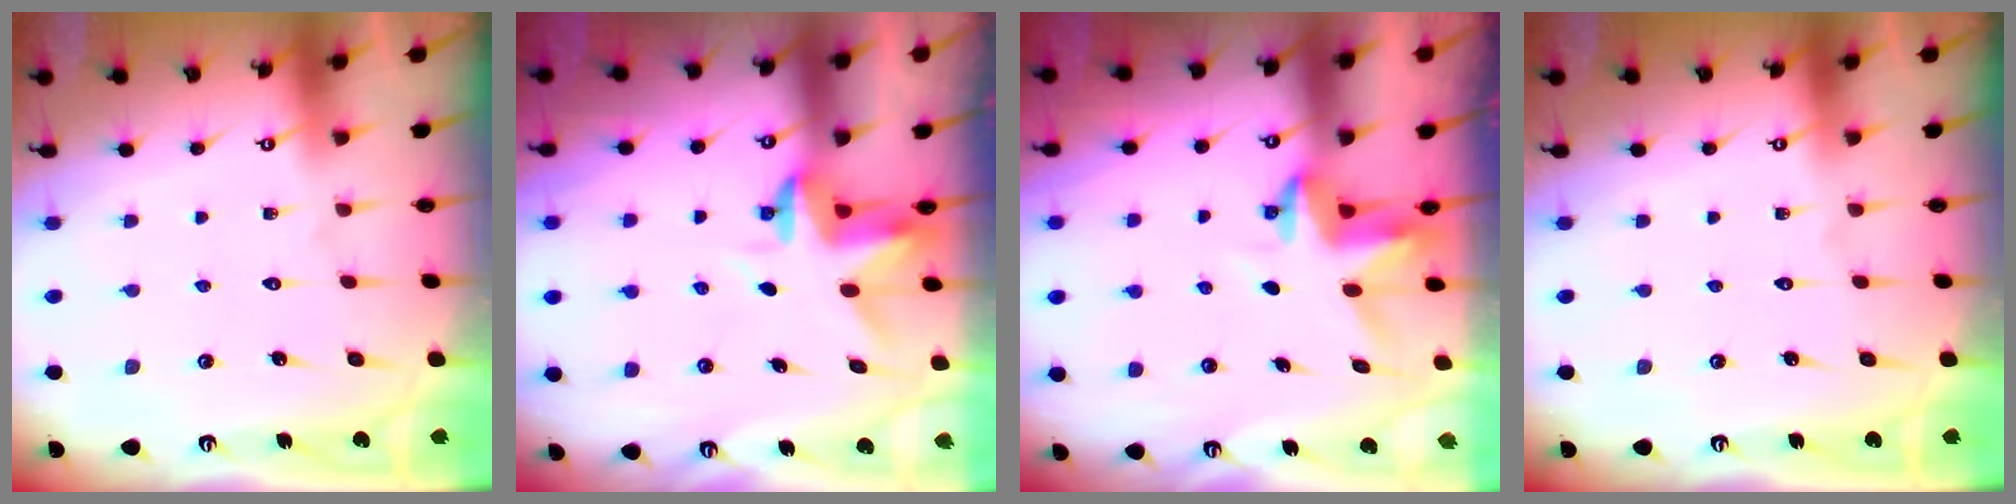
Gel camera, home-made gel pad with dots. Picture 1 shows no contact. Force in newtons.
{"total": 3.6, "press": 3.6, "slide": 0.3}
{"total": 3.9, "press": 3.9, "slide": 0.3}
{"total": 0.0}